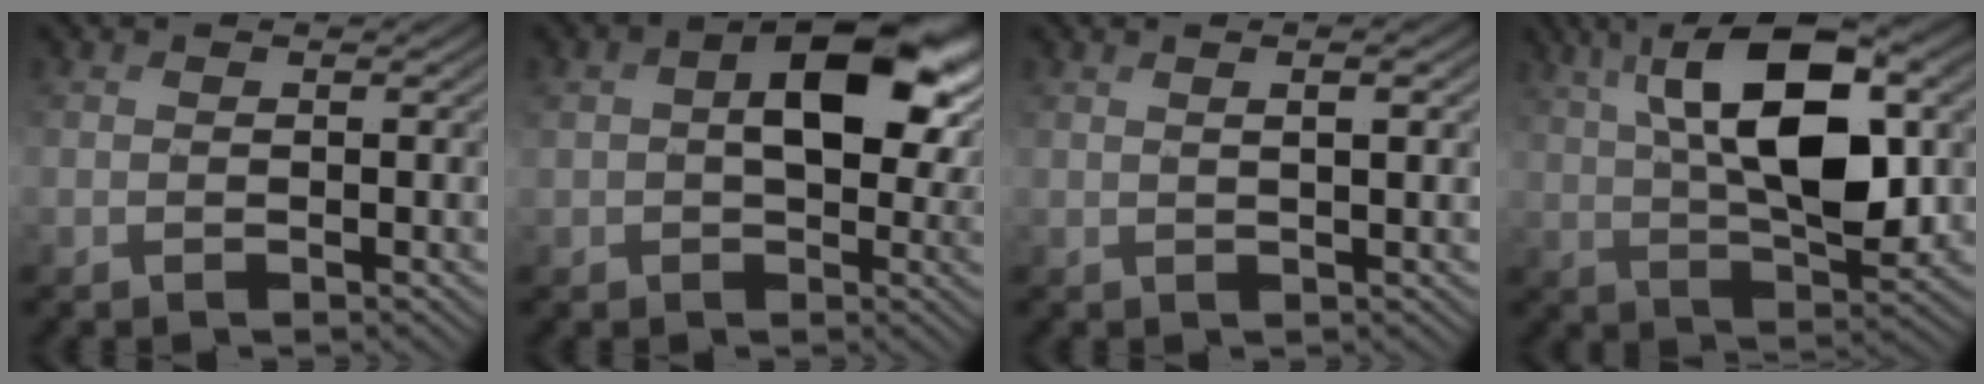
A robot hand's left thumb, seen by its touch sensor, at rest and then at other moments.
{"total": 10.6, "force": [2.5, 6.3, 8.1], "torque": [-0.134, 0.000, 0.038]}
{"total": 2.3, "force": [0.9, 0.5, 2.1], "torque": [-0.030, 0.001, 0.018]}
{"total": 14.3, "force": [4.4, 6.4, 12.0], "torque": [-0.214, 0.010, 0.077]}